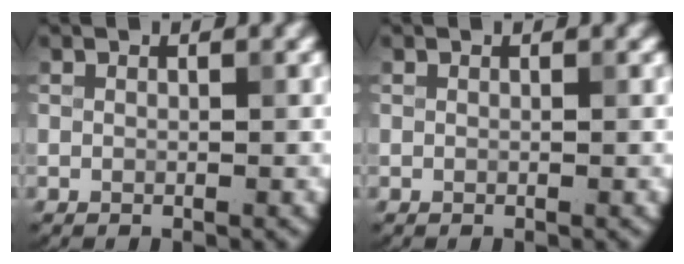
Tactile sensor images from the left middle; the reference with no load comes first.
{"total": 0.0}